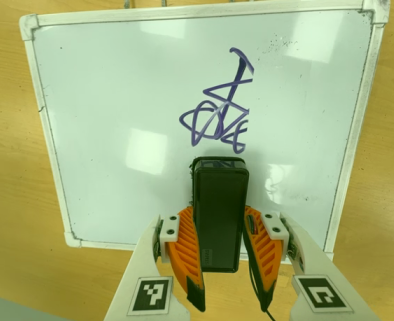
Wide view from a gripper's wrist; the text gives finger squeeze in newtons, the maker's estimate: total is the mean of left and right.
{"total": 8.9, "left": 6.6, "right": 11.3}